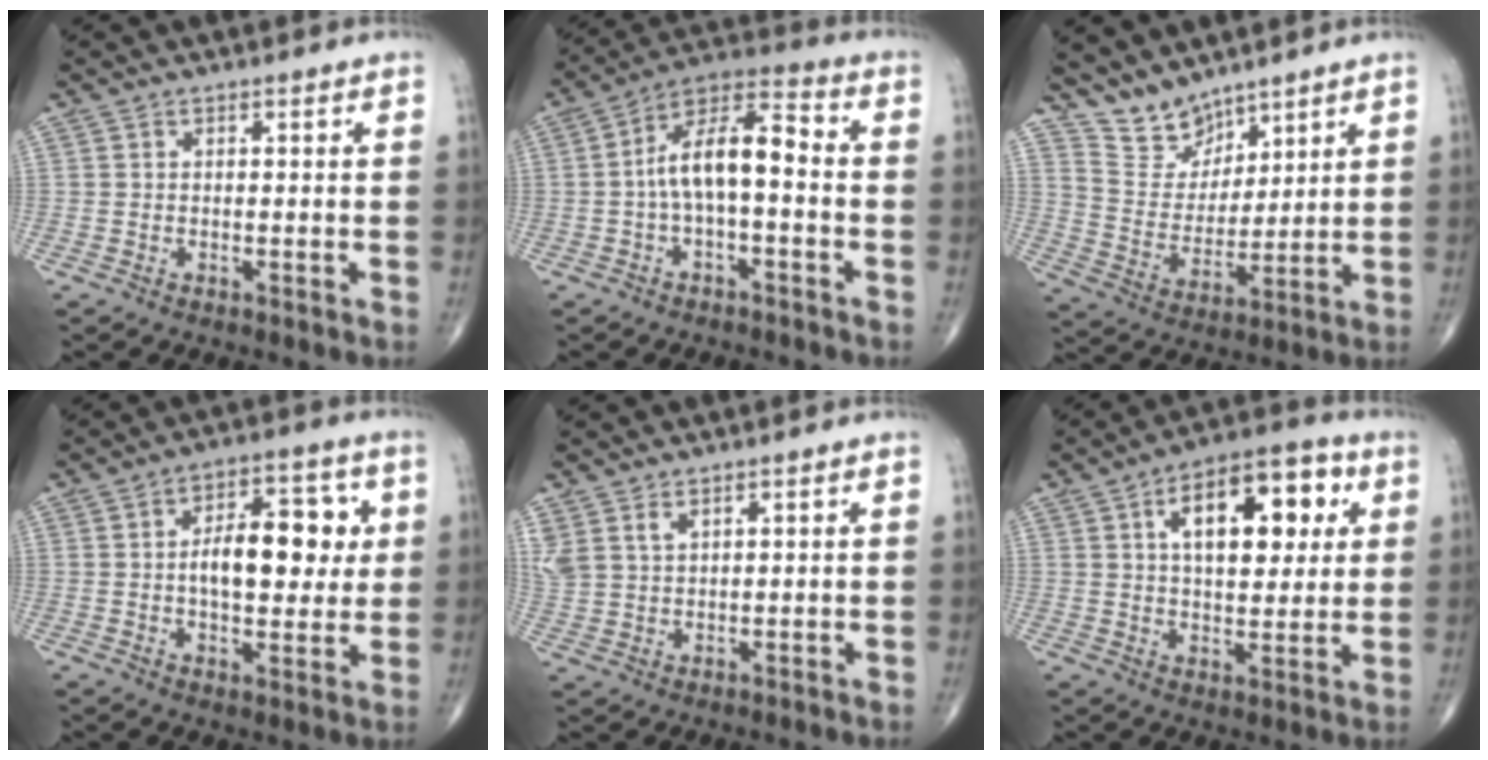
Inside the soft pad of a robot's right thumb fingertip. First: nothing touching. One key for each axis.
{"total": 11.3, "fx": -1.2, "fy": 4.9, "fz": 10.1, "tx": -0.178, "ty": 0.050, "tz": -0.029}
{"total": 8.5, "fx": 7.6, "fy": 3.7, "fz": 1.4, "tx": -0.007, "ty": -0.059, "tz": 0.164}
{"total": 13.8, "fx": 1.6, "fy": 7.3, "fz": 11.6, "tx": -0.137, "ty": 0.009, "tz": 0.023}
{"total": 5.2, "fx": 3.2, "fy": 2.7, "fz": 3.0, "tx": -0.066, "ty": -0.006, "tz": 0.079}
{"total": 16.6, "fx": 5.1, "fy": 8.4, "fz": 13.4, "tx": -0.160, "ty": 0.007, "tz": 0.073}